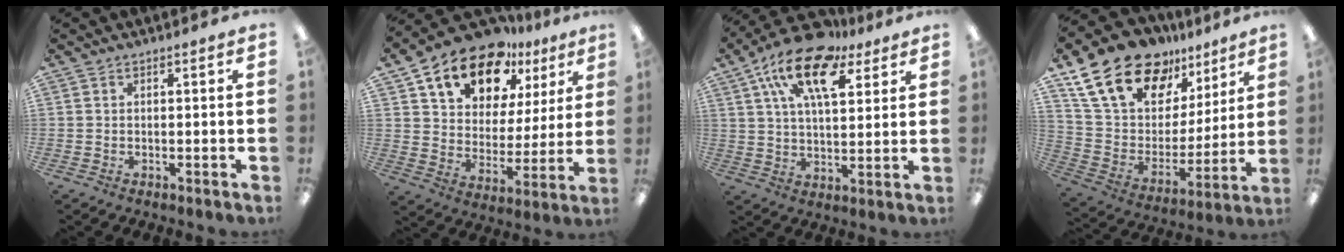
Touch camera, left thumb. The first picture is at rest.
{"total": 17.5, "force": [12.3, 9.8, 7.8], "torque": [-0.147, -0.068, 0.224]}
{"total": 17.6, "force": [10.0, 8.3, 11.9], "torque": [-0.206, -0.034, 0.174]}
{"total": 21.8, "force": [15.1, 12.1, 10.0], "torque": [-0.192, -0.086, 0.283]}